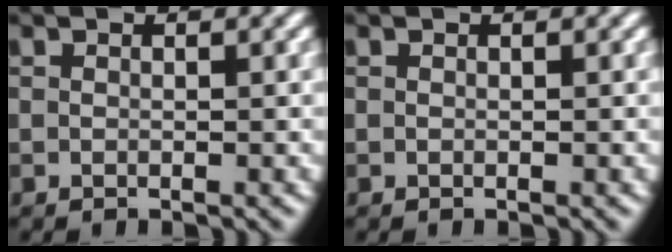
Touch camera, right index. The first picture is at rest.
{"total": 0.0}